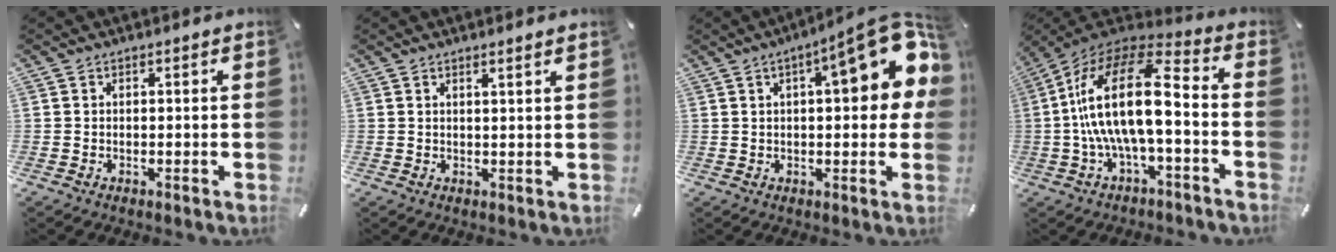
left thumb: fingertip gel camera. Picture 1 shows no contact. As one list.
[{"total": 1.5, "force": [1.2, -0.3, 0.9], "torque": [-0.016, -0.005, 0.021]}, {"total": 18.8, "force": [6.4, 6.3, 16.5], "torque": [-0.210, -0.033, 0.094]}, {"total": 20.4, "force": [-0.8, 8.0, 18.7], "torque": [-0.374, 0.001, -0.017]}]